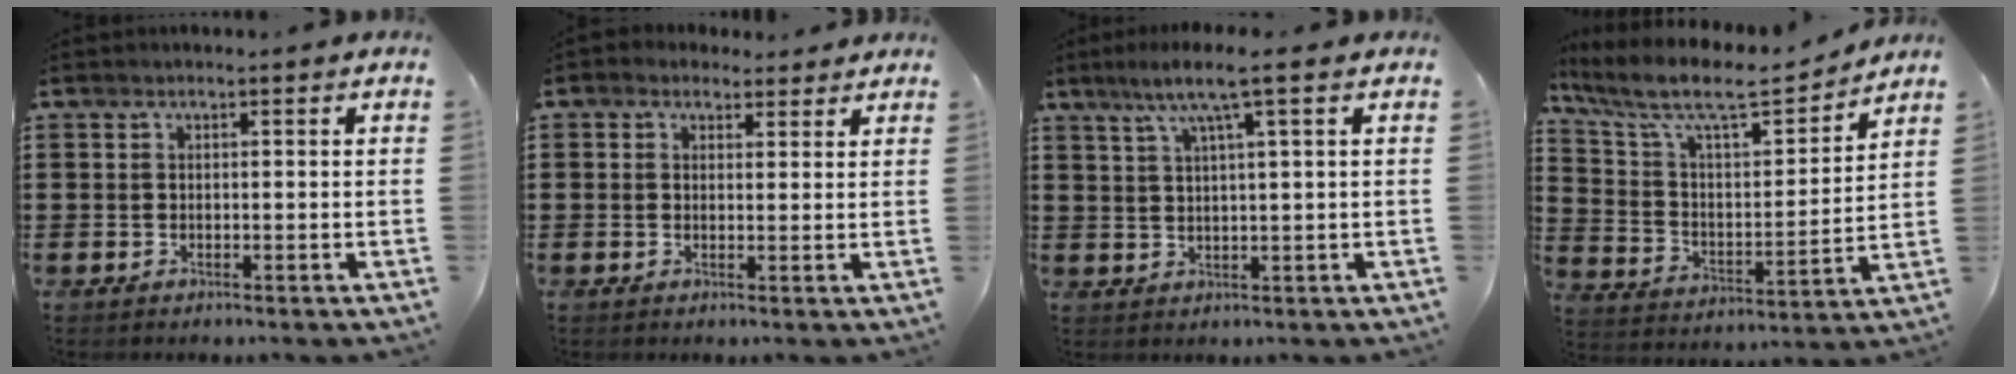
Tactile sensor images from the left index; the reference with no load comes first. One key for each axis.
{"total": 2.1, "fx": 1.5, "fy": 1.5, "fz": 0.2, "tx": -0.002, "ty": 0.005, "tz": 0.026}
{"total": 5.5, "fx": 2.4, "fy": 0.0, "fz": 4.9, "tx": -0.101, "ty": 0.002, "tz": 0.035}
{"total": 9.4, "fx": 7.9, "fy": 1.9, "fz": 4.7, "tx": -0.128, "ty": -0.047, "tz": 0.130}